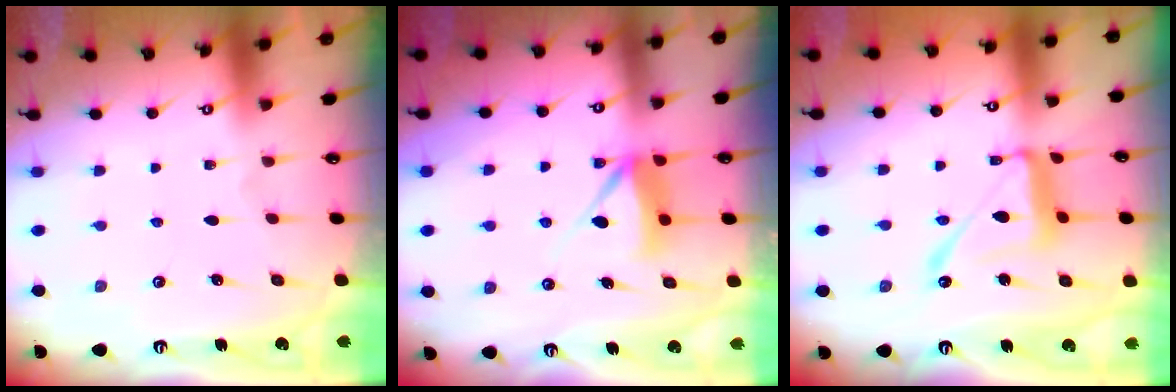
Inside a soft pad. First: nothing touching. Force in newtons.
{"total": 8.7, "press": 8.6, "slide": 0.9}
{"total": 14.6, "press": 14.6, "slide": 1.2}